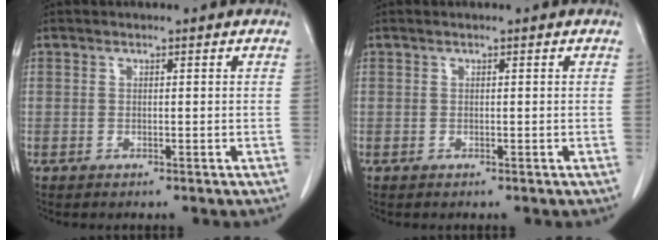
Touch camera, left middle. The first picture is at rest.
{"total": 0.0}